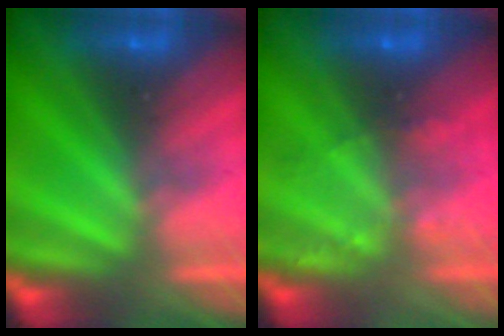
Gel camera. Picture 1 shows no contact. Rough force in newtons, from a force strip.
{"total": 2.2}